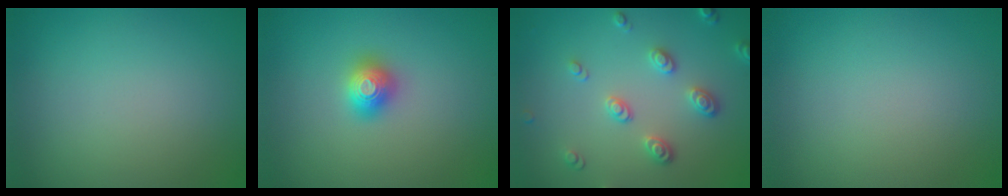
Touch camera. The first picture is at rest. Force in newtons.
{"total": 2.0, "press": 2.0, "slide": 0.2}
{"total": 3.2, "press": 2.8, "slide": 1.6}
{"total": 0.0}